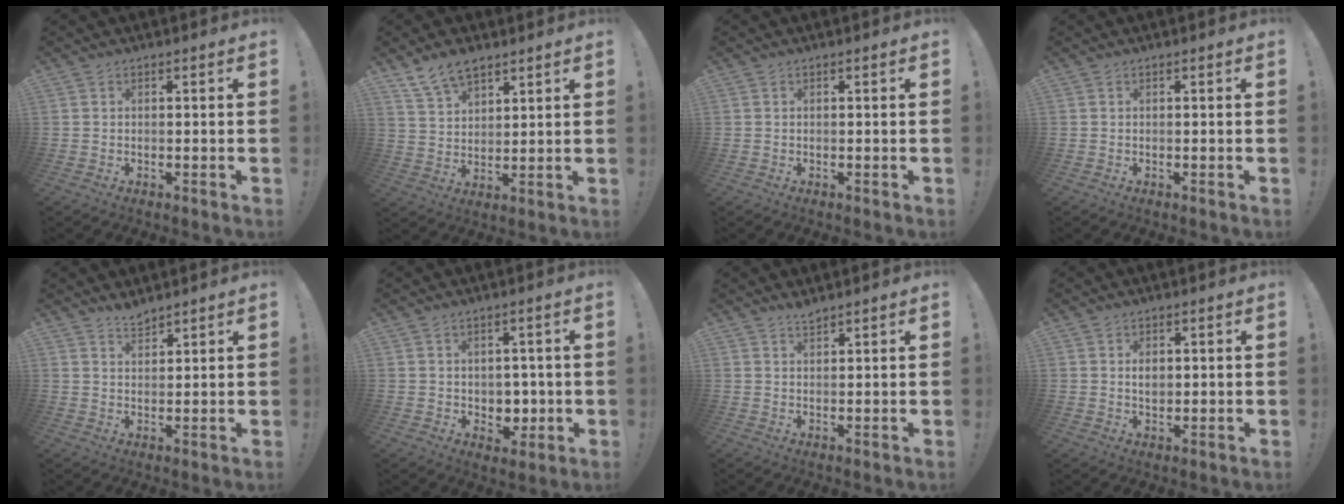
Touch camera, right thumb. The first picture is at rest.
{"total": 8.8, "force": [6.8, 4.4, 3.6], "torque": [-0.066, -0.035, 0.133]}
{"total": 0.0}
{"total": 0.0}
{"total": 3.4, "force": [3.3, 0.8, 0.7], "torque": [-0.006, -0.023, 0.058]}
{"total": 5.3, "force": [0.7, 4.9, 1.7], "torque": [-0.016, -0.011, 0.020]}
{"total": 2.2, "force": [2.1, 0.2, 0.7], "torque": [-0.003, -0.016, 0.036]}
{"total": 2.6, "force": [0.4, 1.8, 1.9], "torque": [-0.023, -0.001, 0.003]}